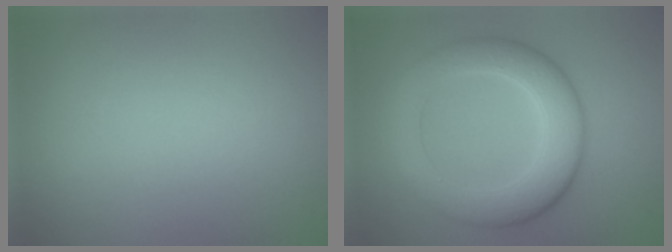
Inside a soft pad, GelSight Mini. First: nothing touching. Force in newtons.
{"total": 6.6, "press": 6.6, "slide": 0.3}